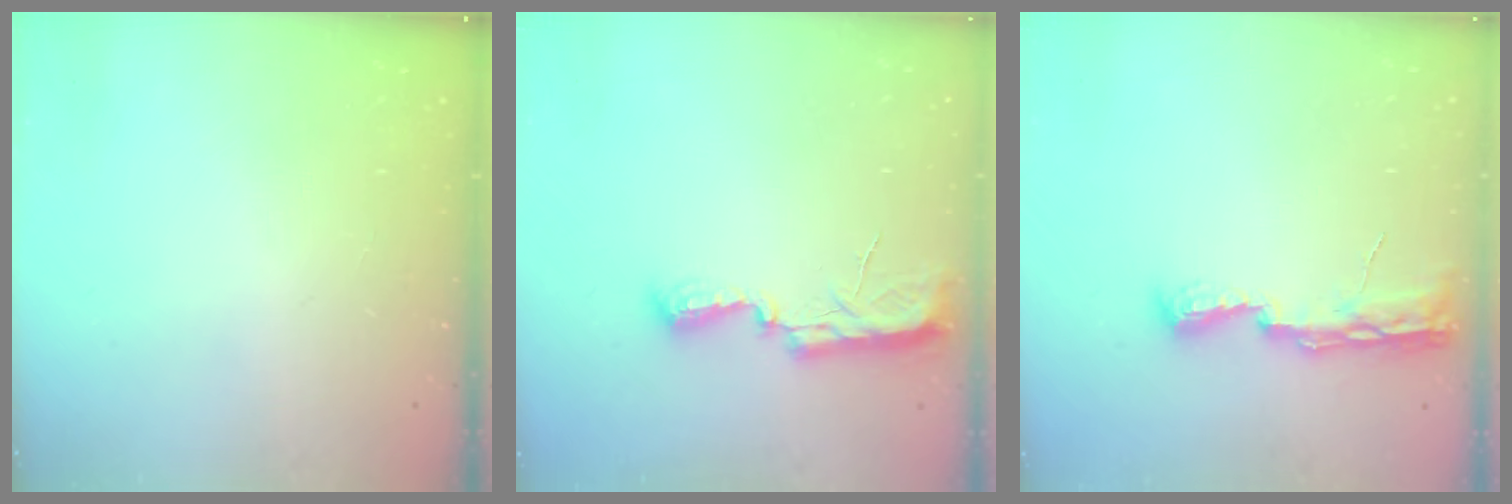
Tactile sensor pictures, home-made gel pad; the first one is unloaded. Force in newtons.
{"total": 10.3, "press": 8.9, "slide": 5.2}
{"total": 8.0, "press": 8.0, "slide": 0.7}